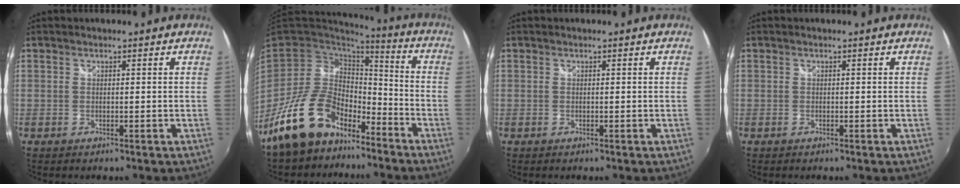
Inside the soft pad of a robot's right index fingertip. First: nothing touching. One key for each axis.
{"total": 16.8, "fx": -11.5, "fy": 9.3, "fz": 8.0, "tx": -0.169, "ty": 0.016, "tz": -0.184}
{"total": 0.0}
{"total": 0.0}